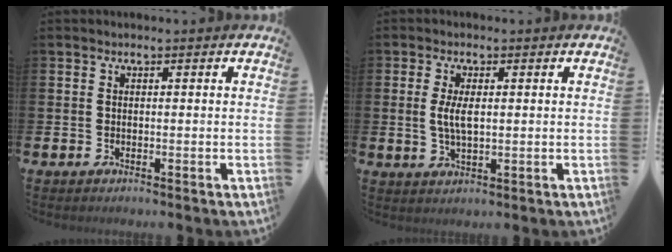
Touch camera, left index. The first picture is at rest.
{"total": 3.6, "force": [0.6, 1.4, 3.3], "torque": [-0.066, 0.006, 0.008]}